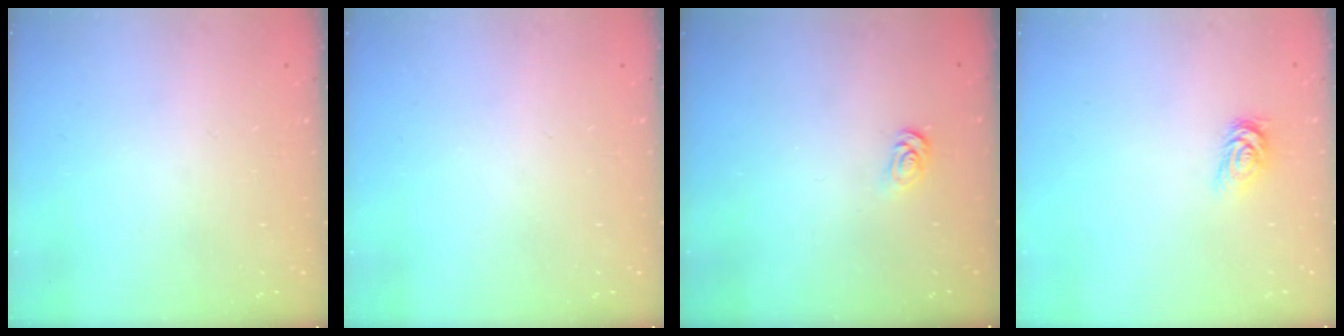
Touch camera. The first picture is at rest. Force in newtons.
{"total": 0.0}
{"total": 2.6, "press": 2.6, "slide": 0.4}
{"total": 3.2, "press": 3.1, "slide": 0.5}